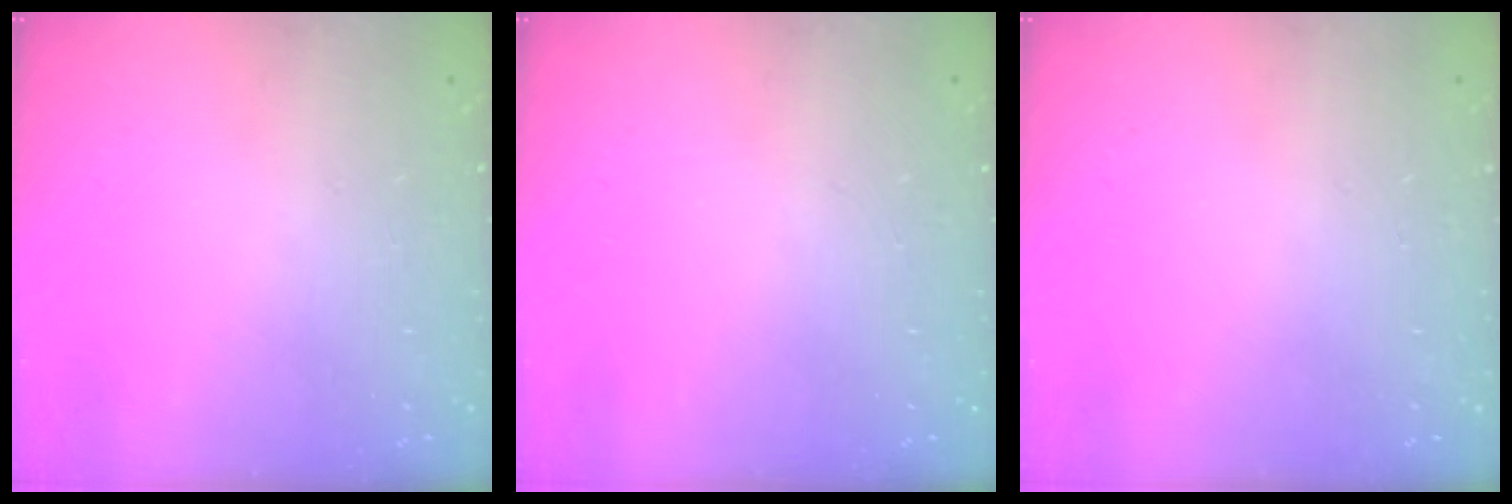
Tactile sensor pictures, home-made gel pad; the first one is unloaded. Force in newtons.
{"total": 0.0}
{"total": 0.0}